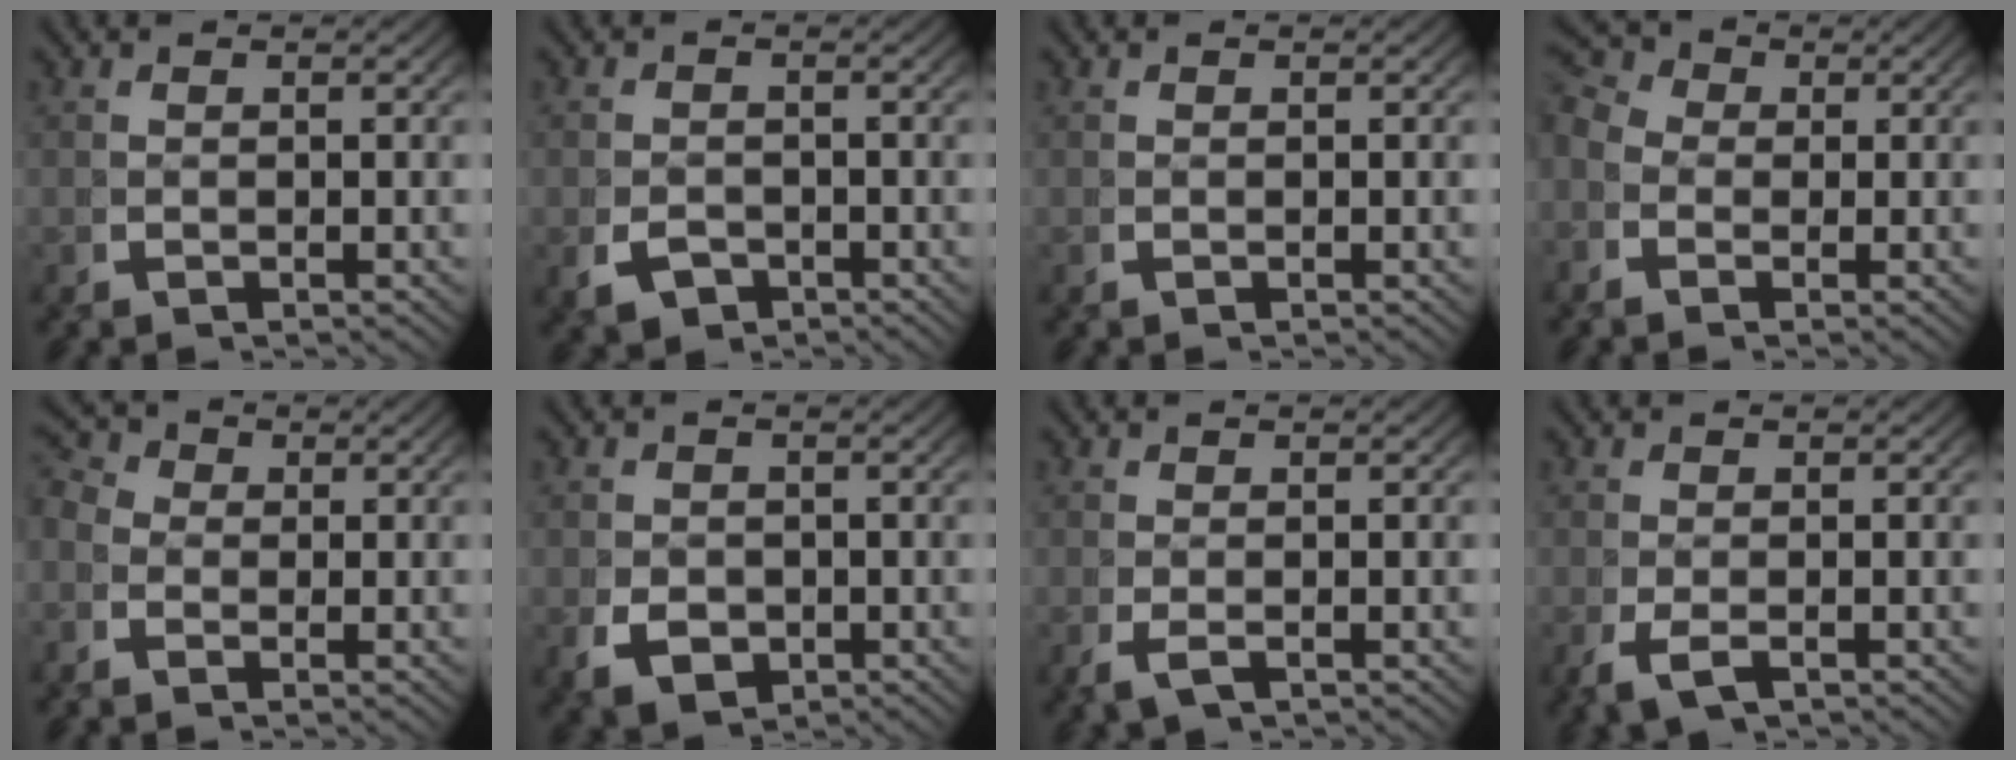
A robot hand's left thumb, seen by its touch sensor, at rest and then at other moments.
{"total": 2.9, "force": [-1.8, 1.9, 1.3], "torque": [-0.026, -0.017, -0.023]}
{"total": 0.0}
{"total": 4.6, "force": [0.7, 3.8, 2.5], "torque": [-0.045, -0.001, -0.002]}
{"total": 3.5, "force": [0.3, 3.0, 1.7], "torque": [-0.033, -0.003, -0.008]}
{"total": 4.0, "force": [-1.2, 3.0, 2.3], "torque": [-0.047, -0.021, -0.010]}
{"total": 1.2, "force": [-0.6, 0.5, 0.9], "torque": [-0.033, -0.009, -0.003]}
{"total": 2.0, "force": [-1.1, 1.0, 1.4], "torque": [-0.045, -0.013, -0.009]}